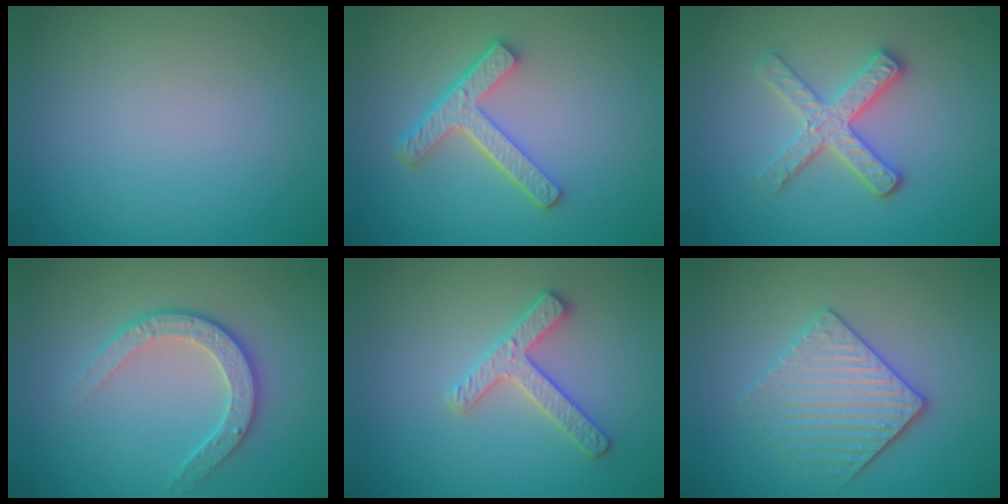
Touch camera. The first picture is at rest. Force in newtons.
{"total": 4.2, "press": 3.1, "slide": 2.8}
{"total": 3.6, "press": 3.1, "slide": 1.7}
{"total": 3.4, "press": 2.8, "slide": 1.9}
{"total": 2.7, "press": 2.7, "slide": 0.3}
{"total": 3.6, "press": 3.3, "slide": 1.4}